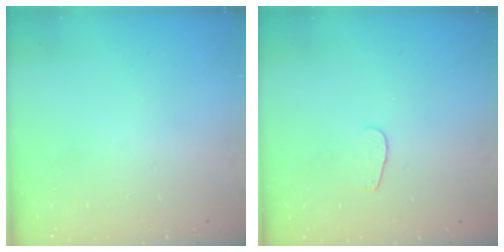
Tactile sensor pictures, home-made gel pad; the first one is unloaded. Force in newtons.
{"total": 2.6, "press": 2.5, "slide": 0.3}